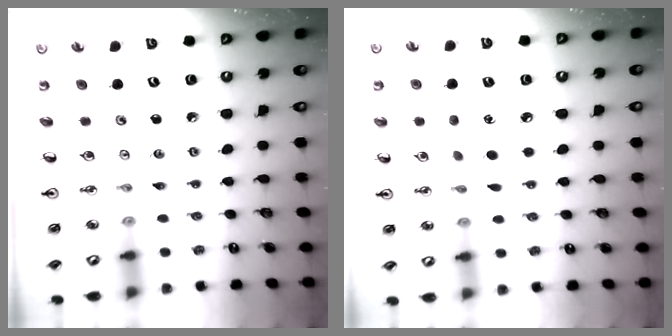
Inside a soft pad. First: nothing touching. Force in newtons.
{"total": 4.9, "press": 4.9, "slide": 0.6}